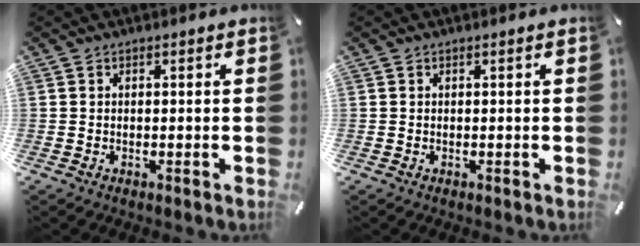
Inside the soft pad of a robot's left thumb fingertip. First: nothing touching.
{"total": 0.0}